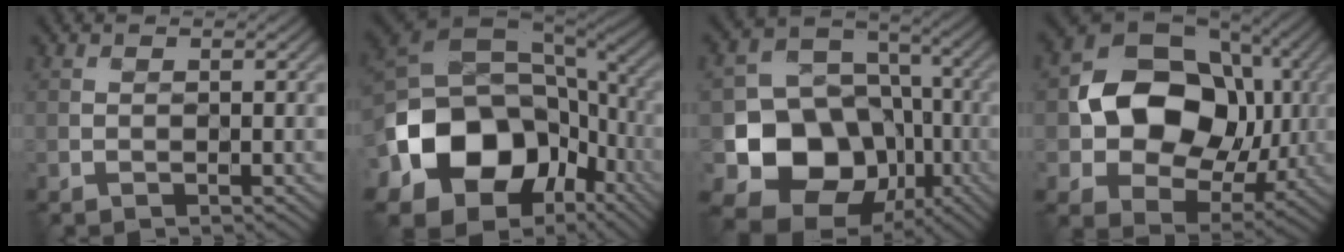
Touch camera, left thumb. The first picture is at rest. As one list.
[{"total": 17.5, "force": [-5.1, 13.2, 10.3], "torque": [-0.235, -0.039, -0.081]}, {"total": 14.6, "force": [-4.9, 11.6, 7.3], "torque": [-0.143, -0.036, -0.095]}, {"total": 14.0, "force": [0.8, 11.0, 8.7], "torque": [-0.144, 0.000, 0.006]}]